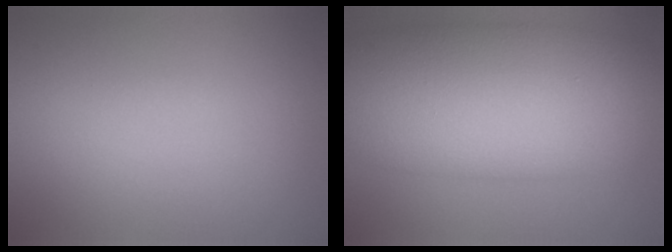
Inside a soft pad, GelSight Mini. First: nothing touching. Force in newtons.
{"total": 13.4, "press": 13.4, "slide": 0.0}